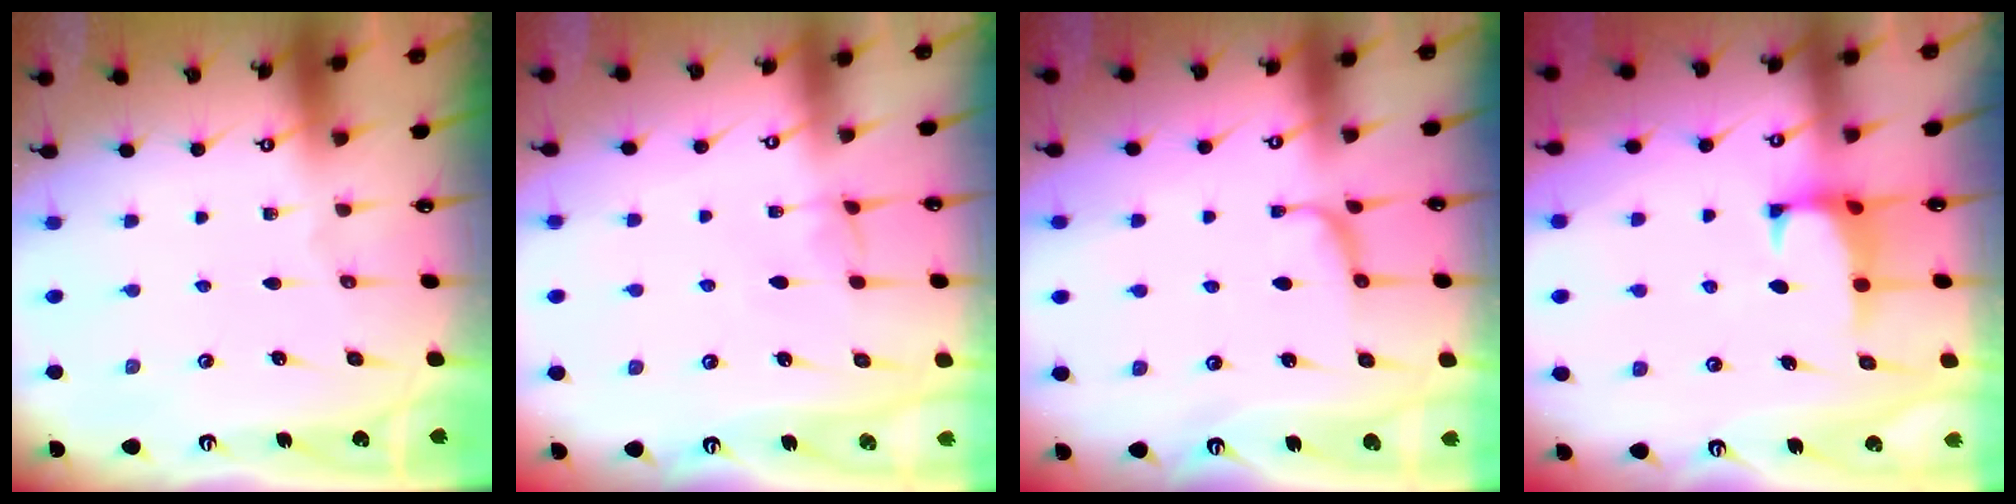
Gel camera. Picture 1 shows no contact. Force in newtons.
{"total": 2.8, "press": 2.7, "slide": 0.4}
{"total": 0.9, "press": 0.2, "slide": 0.9}
{"total": 0.8, "press": 0.6, "slide": 0.5}